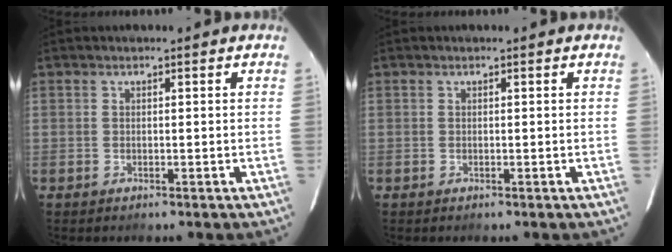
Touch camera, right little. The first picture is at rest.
{"total": 0.0}